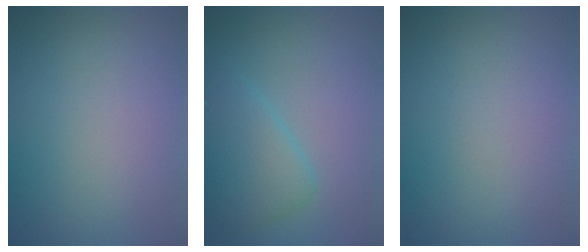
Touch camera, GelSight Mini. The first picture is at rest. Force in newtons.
{"total": 3.4, "press": 3.4, "slide": 0.1}
{"total": 0.0}